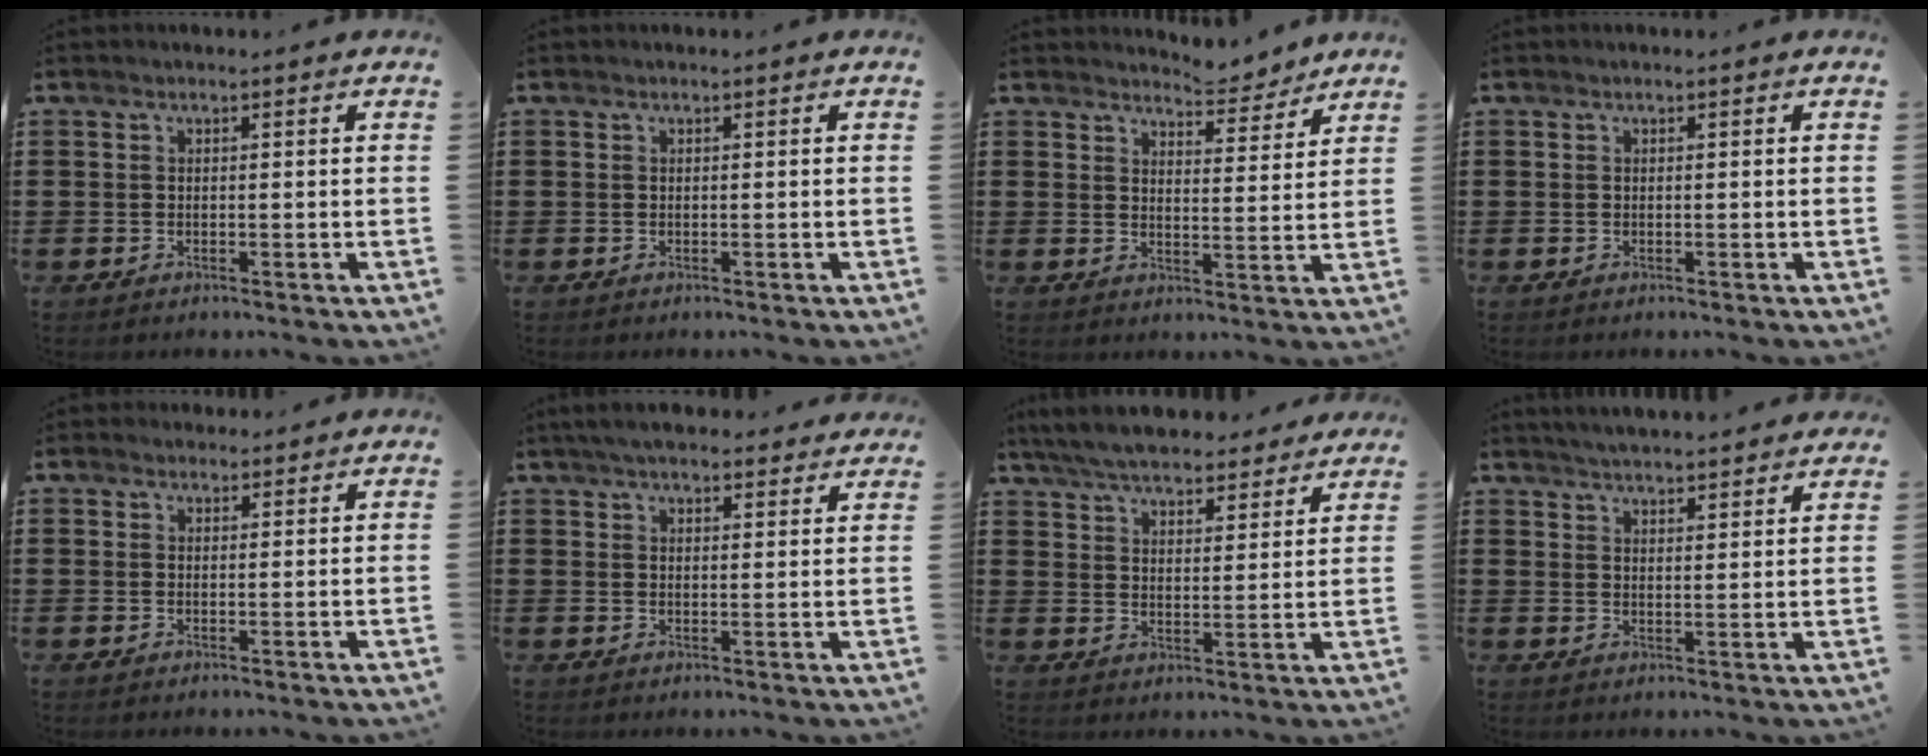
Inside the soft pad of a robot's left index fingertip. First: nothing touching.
{"total": 0.0}
{"total": 5.2, "force": [5.1, 0.6, 0.9], "torque": [-0.018, -0.027, 0.092]}
{"total": 0.0}
{"total": 1.6, "force": [1.5, 0.6, 0.1], "torque": [-0.005, 0.005, 0.030]}
{"total": 4.3, "force": [4.1, 0.6, 1.3], "torque": [-0.036, -0.006, 0.076]}
{"total": 6.6, "force": [6.3, 0.9, 1.5], "torque": [-0.057, -0.024, 0.115]}
{"total": 3.6, "force": [3.6, -0.4, 0.2], "torque": [-0.016, -0.016, 0.065]}